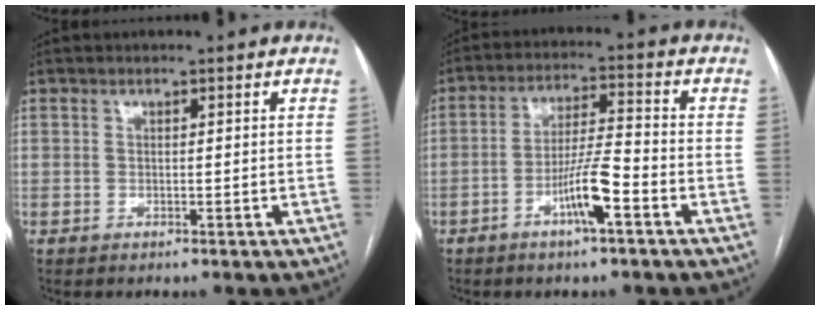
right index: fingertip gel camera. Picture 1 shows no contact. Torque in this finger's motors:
{"motor_torque": [1.42, -0.29, 0.62, 0.11]}